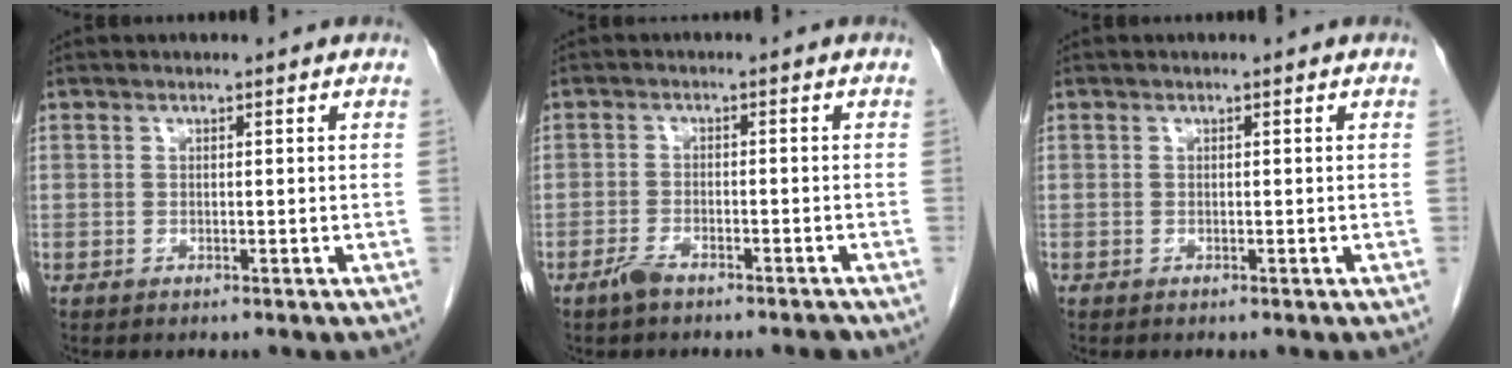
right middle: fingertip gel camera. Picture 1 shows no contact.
{"total": 3.5, "force": [-2.8, 0.8, 1.9], "torque": [-0.033, -0.001, -0.048]}
{"total": 0.0}